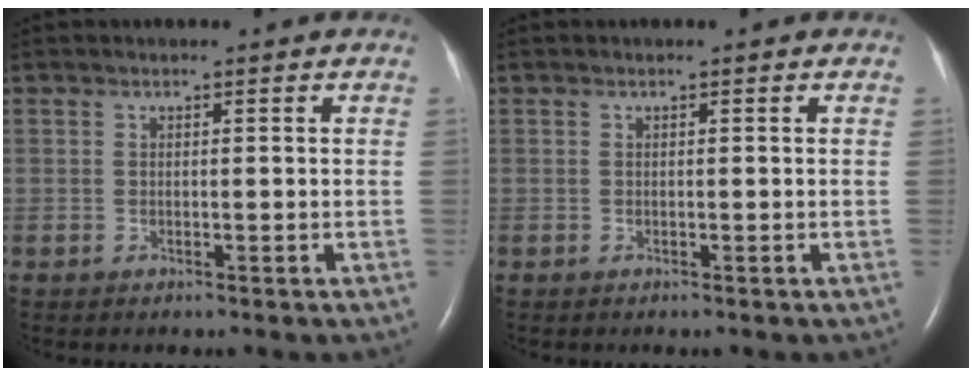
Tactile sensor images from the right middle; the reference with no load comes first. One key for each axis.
{"total": 0.0}